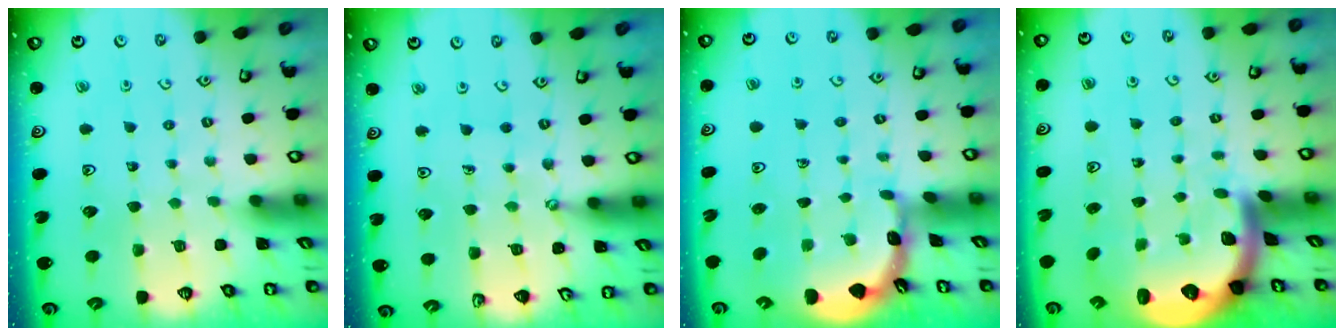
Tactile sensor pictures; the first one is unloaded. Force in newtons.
{"total": 2.5, "press": 2.5, "slide": 0.2}
{"total": 1.8, "press": 1.8, "slide": 0.1}
{"total": 2.7, "press": 2.5, "slide": 0.9}